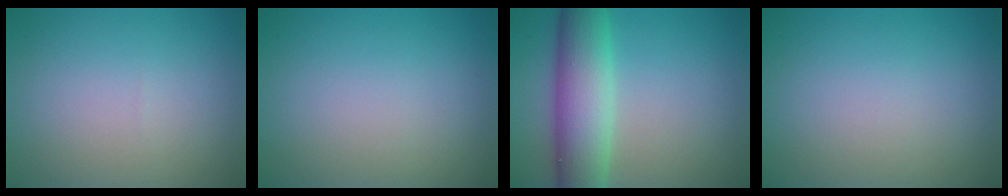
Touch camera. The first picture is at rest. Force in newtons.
{"total": 0.0}
{"total": 7.9, "press": 7.8, "slide": 0.5}
{"total": 0.0}